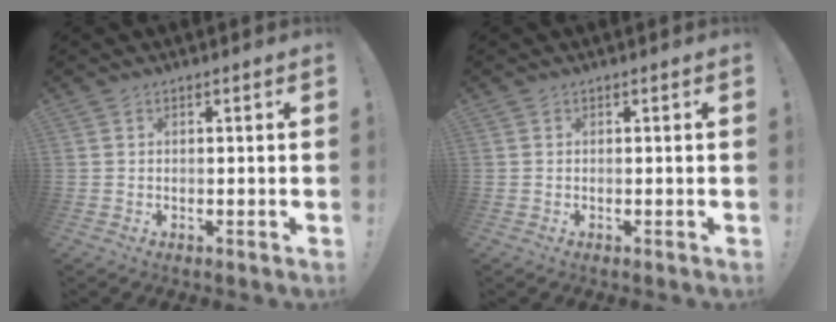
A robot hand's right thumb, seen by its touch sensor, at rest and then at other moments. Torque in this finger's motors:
{"motor_torque": [-0.03, -0.03, -0.01, -0.04, 0.00]}